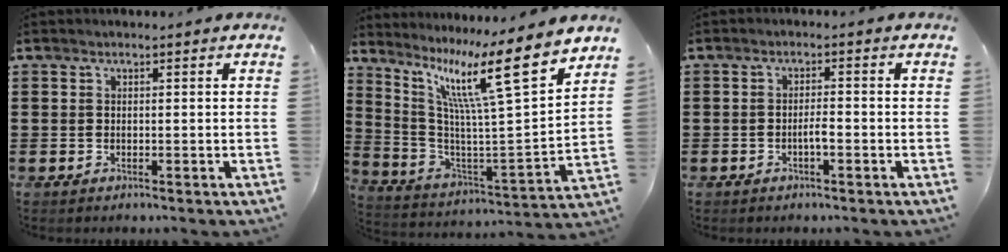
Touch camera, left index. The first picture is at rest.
{"total": 14.5, "force": [9.0, 1.3, 11.3], "torque": [-0.221, -0.061, 0.134]}
{"total": 2.1, "force": [-0.9, 0.4, 1.8], "torque": [-0.035, 0.003, -0.017]}